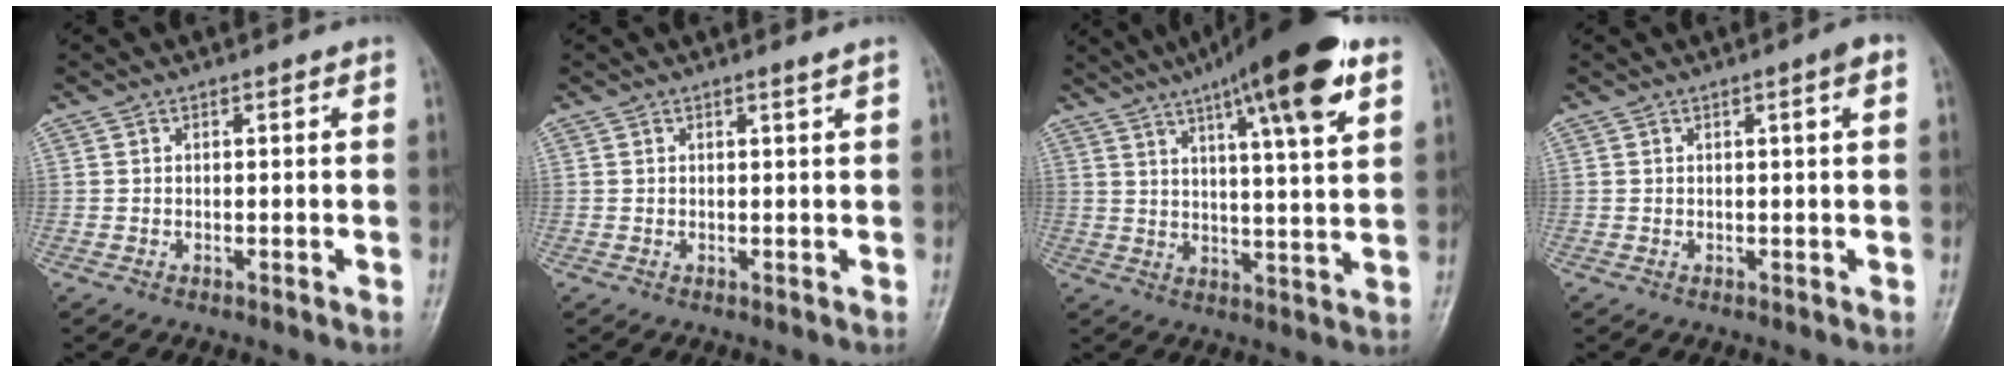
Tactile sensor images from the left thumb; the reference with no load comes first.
{"total": 0.8, "force": [0.5, -0.3, 0.5], "torque": [-0.020, -0.008, 0.012]}
{"total": 18.4, "force": [10.3, 3.3, 14.8], "torque": [-0.213, -0.023, 0.156]}
{"total": 2.0, "force": [0.7, 0.0, 1.9], "torque": [-0.029, 0.003, 0.010]}